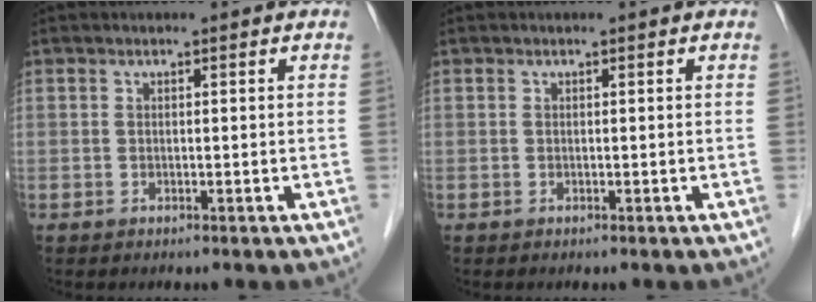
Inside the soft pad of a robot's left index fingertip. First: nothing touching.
{"total": 0.0}